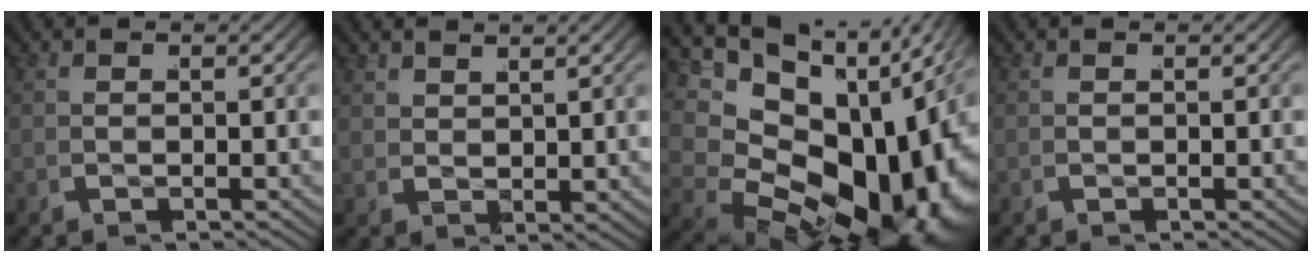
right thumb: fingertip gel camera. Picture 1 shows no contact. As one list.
[{"total": 1.9, "force": [1.9, -0.1, -0.1], "torque": [0.005, 0.005, 0.040]}, {"total": 21.8, "force": [-1.4, 14.7, 16.1], "torque": [-0.260, -0.042, -0.006]}, {"total": 0.0}]